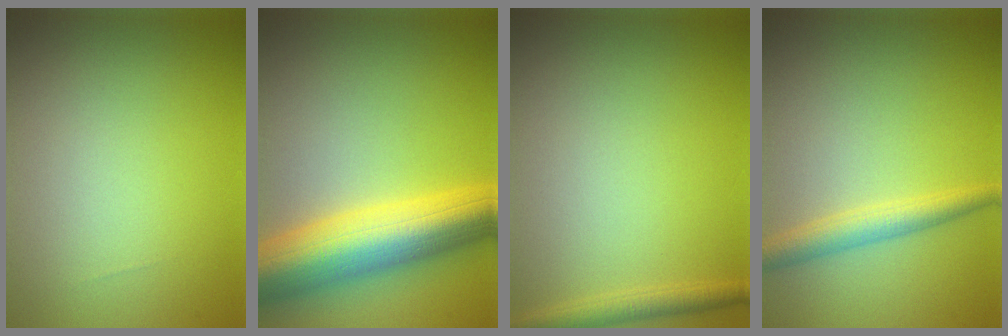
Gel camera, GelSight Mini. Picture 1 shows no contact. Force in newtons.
{"total": 10.9, "press": 10.9, "slide": 0.2}
{"total": 1.8, "press": 1.8, "slide": 0.1}
{"total": 2.7, "press": 2.7, "slide": 0.1}